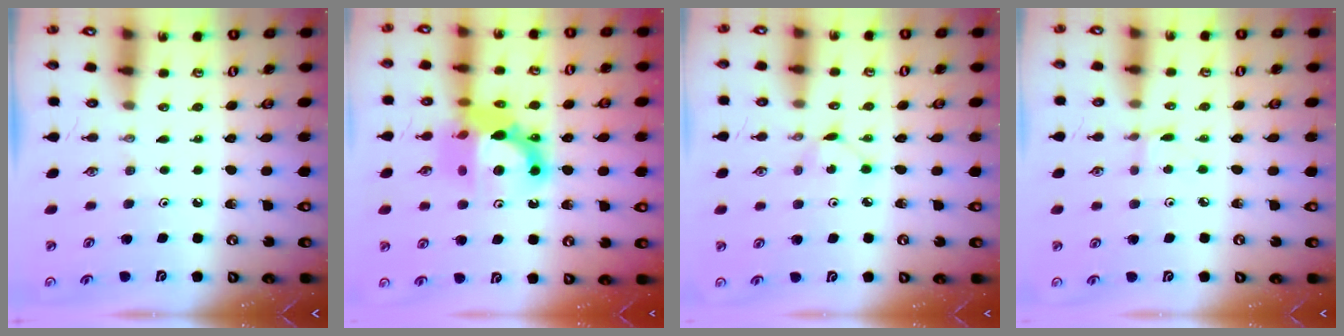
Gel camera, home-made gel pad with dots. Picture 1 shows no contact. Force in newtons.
{"total": 14.7, "press": 14.6, "slide": 1.6}
{"total": 2.9, "press": 2.9, "slide": 0.4}
{"total": 1.2, "press": 1.2, "slide": 0.1}